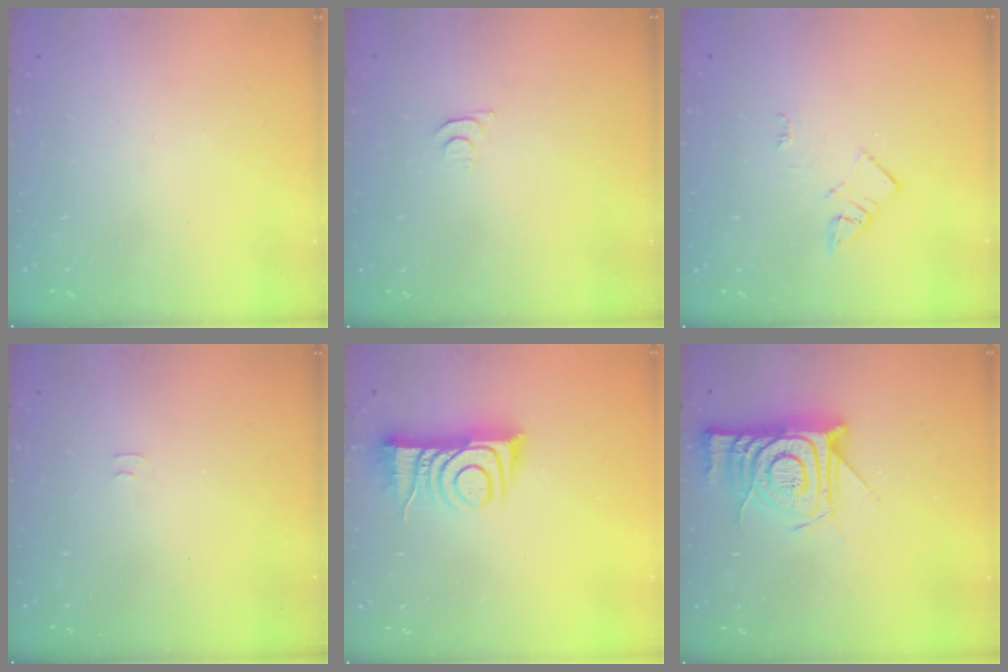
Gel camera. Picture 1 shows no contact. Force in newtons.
{"total": 3.2, "press": 3.2, "slide": 0.4}
{"total": 3.0, "press": 3.0, "slide": 0.4}
{"total": 3.6, "press": 3.6, "slide": 0.4}
{"total": 10.9, "press": 10.9, "slide": 0.2}
{"total": 15.2, "press": 15.1, "slide": 1.1}